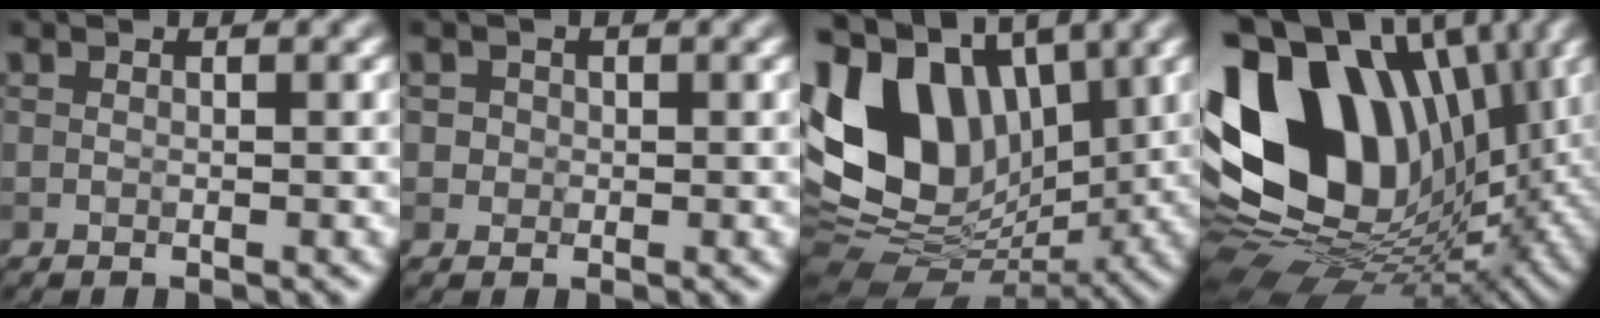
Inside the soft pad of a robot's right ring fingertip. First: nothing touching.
{"total": 0.9, "force": [0.2, 0.9, 0.0], "torque": [0.012, -0.003, 0.005]}
{"total": 14.6, "force": [2.6, 10.2, 10.1], "torque": [-0.211, 0.021, 0.040]}
{"total": 18.4, "force": [3.0, 12.5, 13.2], "torque": [-0.274, 0.016, 0.038]}